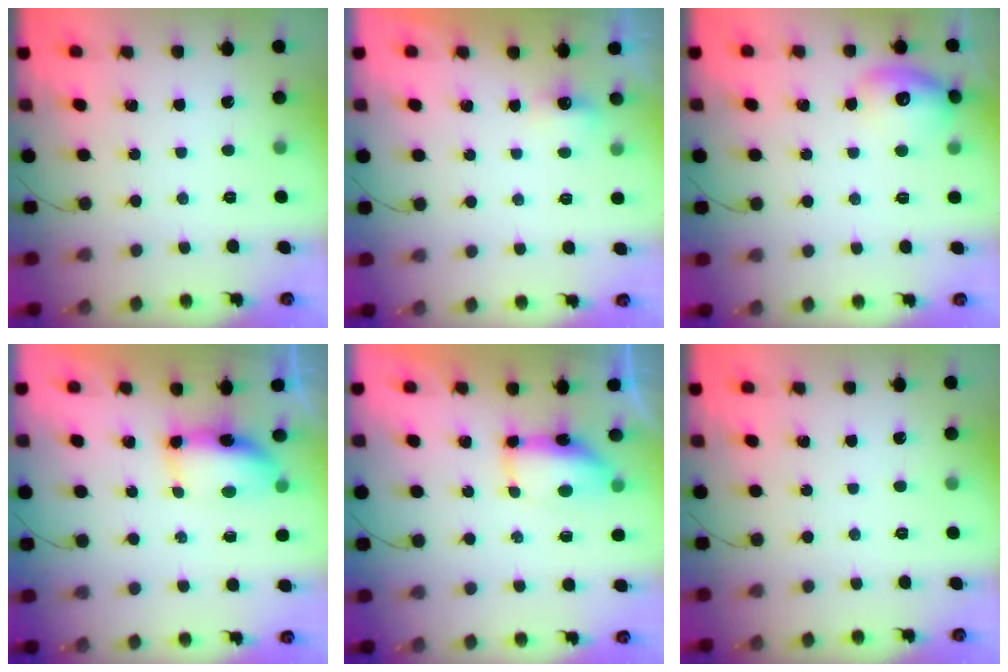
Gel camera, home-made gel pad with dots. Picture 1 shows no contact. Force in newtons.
{"total": 2.3, "press": 2.2, "slide": 0.7}
{"total": 12.9, "press": 12.9, "slide": 1.2}
{"total": 7.7, "press": 7.3, "slide": 2.5}
{"total": 7.4, "press": 7.3, "slide": 1.3}
{"total": 0.0}